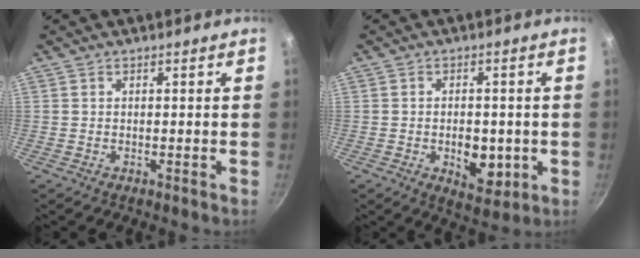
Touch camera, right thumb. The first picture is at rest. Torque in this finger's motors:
{"motor_torque": [-0.30, 0.53, 0.75, 0.04, 0.10]}